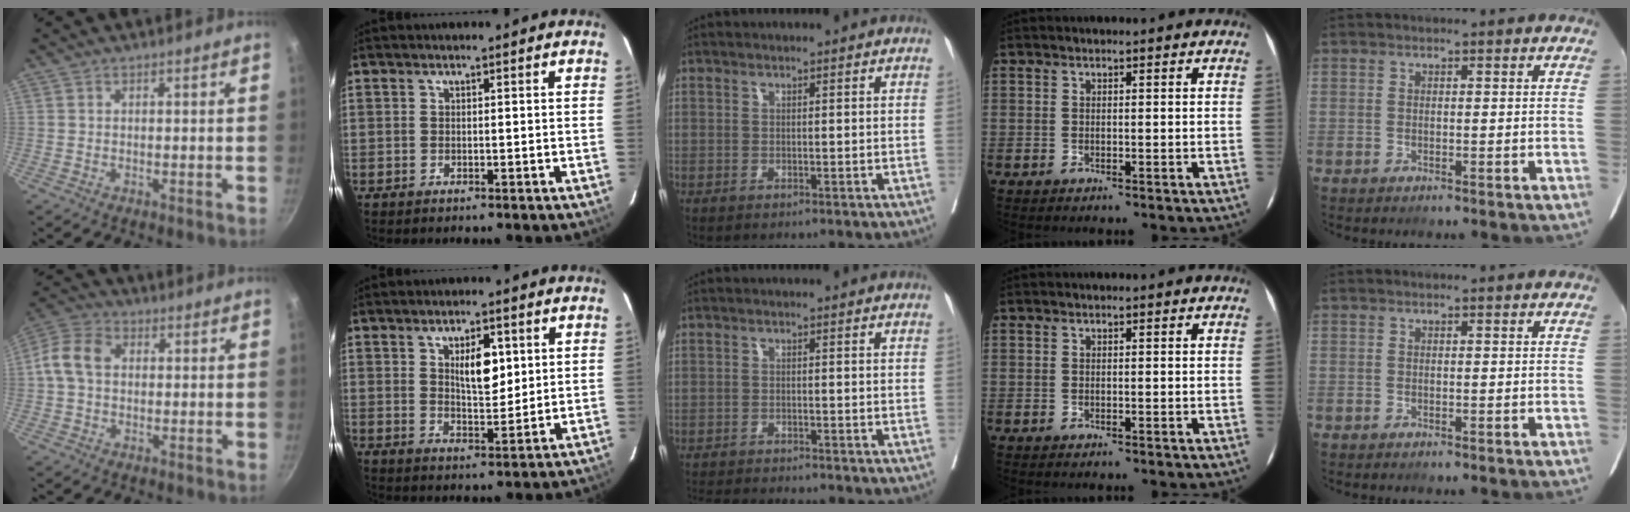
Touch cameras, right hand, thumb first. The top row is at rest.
{"thumb": {"total": 8.0, "force": [0.7, 5.8, 5.4], "torque": [-0.109, 0.025, 0.008]}, "index": {"total": 6.6, "force": [2.0, 2.7, 5.7], "torque": [-0.093, 0.001, 0.039]}, "middle": {"total": 7.4, "force": [-7.1, 0.1, 2.2], "torque": [-0.033, -0.013, -0.110]}}